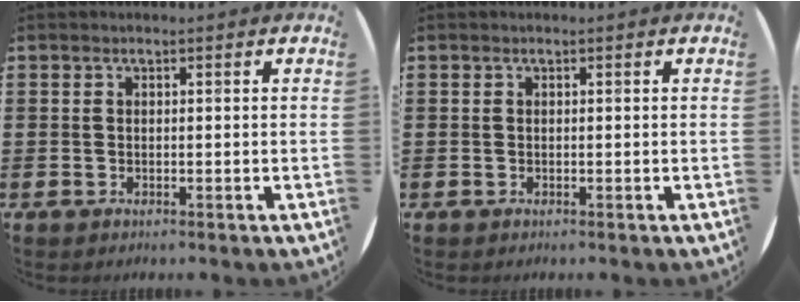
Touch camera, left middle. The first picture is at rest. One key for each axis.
{"total": 0.0}